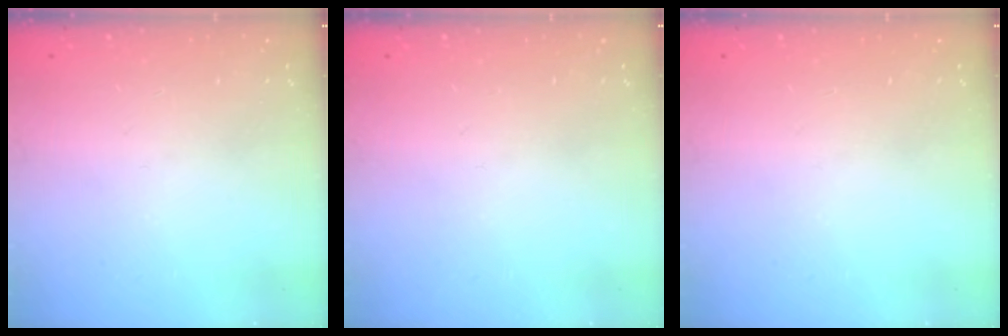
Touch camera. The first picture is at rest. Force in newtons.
{"total": 0.0}
{"total": 0.0}